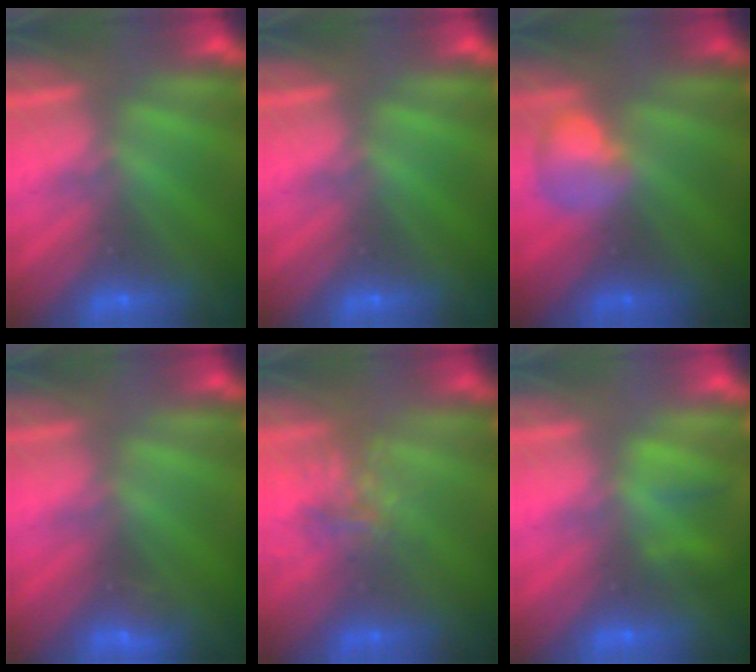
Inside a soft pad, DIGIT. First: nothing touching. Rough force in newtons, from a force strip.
{"total": 0.0}
{"total": 2.4}
{"total": 2.9}
{"total": 4.6}
{"total": 2.1}